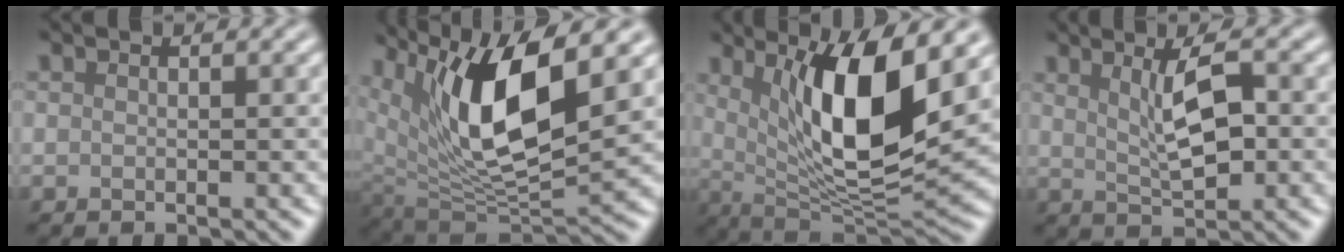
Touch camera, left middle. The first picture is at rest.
{"total": 10.9, "force": [4.1, 3.9, 9.2], "torque": [-0.167, -0.013, 0.077]}
{"total": 10.2, "force": [3.0, 3.0, 9.3], "torque": [-0.146, -0.019, 0.059]}
{"total": 4.1, "force": [0.9, 1.2, 3.9], "torque": [-0.069, 0.001, 0.019]}